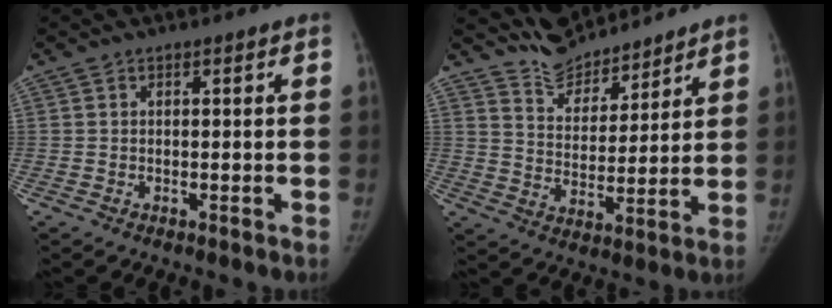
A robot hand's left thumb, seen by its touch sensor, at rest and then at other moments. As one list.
[{"total": 10.1, "force": [9.5, 3.2, 0.7], "torque": [0.018, -0.065, 0.182]}]